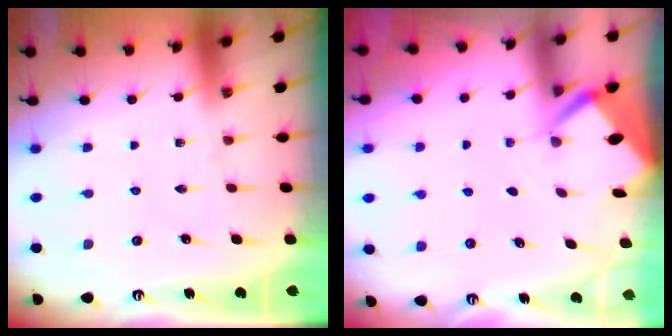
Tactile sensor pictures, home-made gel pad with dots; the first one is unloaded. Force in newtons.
{"total": 2.8, "press": 2.8, "slide": 0.3}